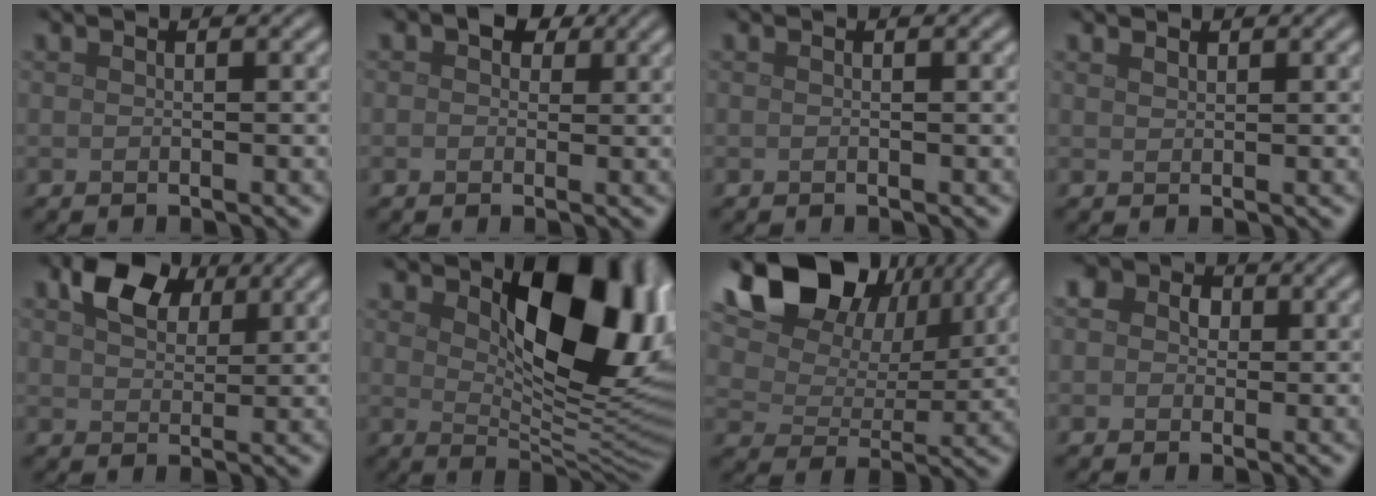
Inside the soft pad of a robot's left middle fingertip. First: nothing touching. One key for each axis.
{"total": 2.9, "fx": 1.2, "fy": 2.1, "fz": 1.7, "tx": -0.025, "ty": 0.003, "tz": 0.011}
{"total": 0.0}
{"total": 0.9, "fx": 0.8, "fy": 0.2, "fz": 0.1, "tx": -0.007, "ty": -0.003, "tz": 0.017}
{"total": 5.8, "fx": 3.1, "fy": 3.6, "fz": 3.3, "tx": -0.065, "ty": 0.006, "tz": 0.050}
{"total": 12.0, "fx": 3.7, "fy": 5.9, "fz": 9.7, "tx": -0.132, "ty": -0.009, "tz": 0.062}
{"total": 15.1, "fx": 8.3, "fy": 9.6, "fz": 8.2, "tx": -0.165, "ty": 0.055, "tz": 0.129}
{"total": 6.3, "fx": 2.3, "fy": 4.9, "fz": 3.2, "tx": -0.050, "ty": 0.029, "tz": -0.005}